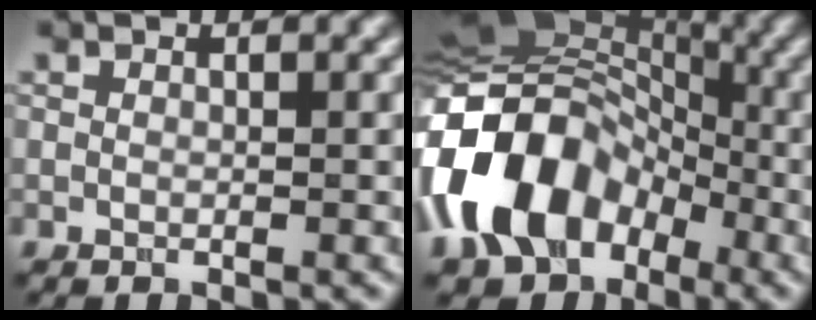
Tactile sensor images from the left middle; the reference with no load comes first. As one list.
[{"total": 13.1, "force": [-4.6, 9.4, 7.9], "torque": [-0.150, 0.014, -0.109]}]